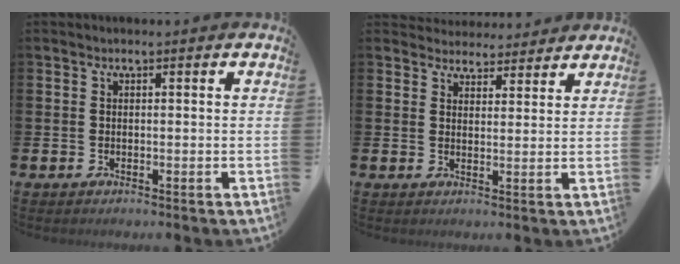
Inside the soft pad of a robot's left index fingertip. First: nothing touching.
{"total": 3.6, "force": [3.4, 1.0, -0.3], "torque": [0.004, -0.023, 0.060]}